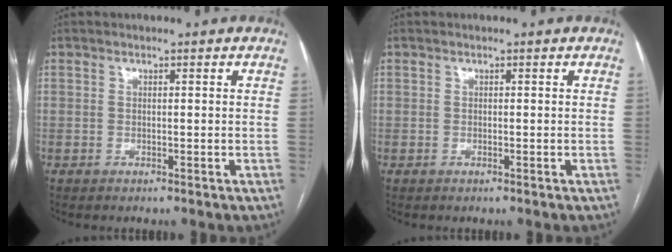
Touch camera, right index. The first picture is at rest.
{"total": 0.0}